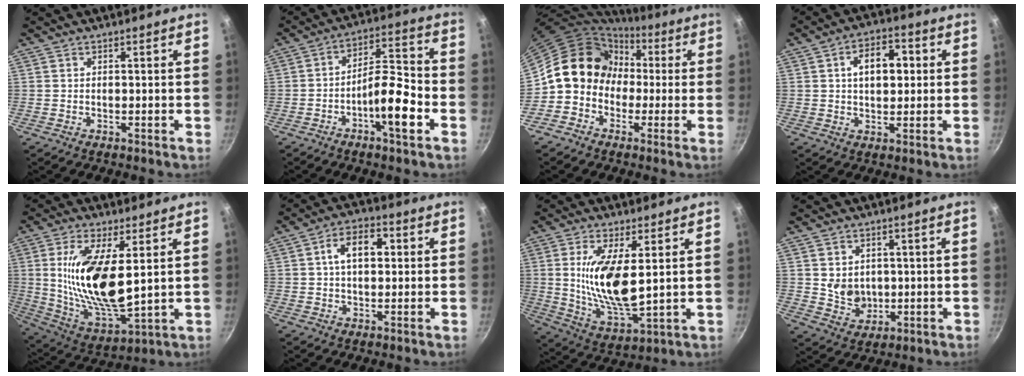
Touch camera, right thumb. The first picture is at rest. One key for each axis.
{"total": 11.1, "fx": -4.5, "fy": 3.4, "fz": 9.6, "tx": -0.140, "ty": 0.048, "tz": -0.075}
{"total": 13.2, "fx": -0.1, "fy": 11.7, "fz": 6.0, "tx": -0.057, "ty": 0.038, "tz": -0.021}
{"total": 9.3, "fx": 1.6, "fy": 5.7, "fz": 7.1, "tx": -0.079, "ty": 0.013, "tz": 0.018}
{"total": 18.5, "fx": 3.4, "fy": 7.2, "fz": 16.7, "tx": -0.318, "ty": -0.033, "tz": 0.073}
{"total": 8.4, "fx": 1.4, "fy": 5.0, "fz": 6.5, "tx": -0.085, "ty": 0.016, "tz": 0.015}
{"total": 14.3, "fx": 2.5, "fy": 5.3, "fz": 13.0, "tx": -0.247, "ty": -0.026, "tz": 0.056}
{"total": 6.3, "fx": 0.6, "fy": 5.3, "fz": 3.4, "tx": -0.043, "ty": -0.012, "tz": 0.023}